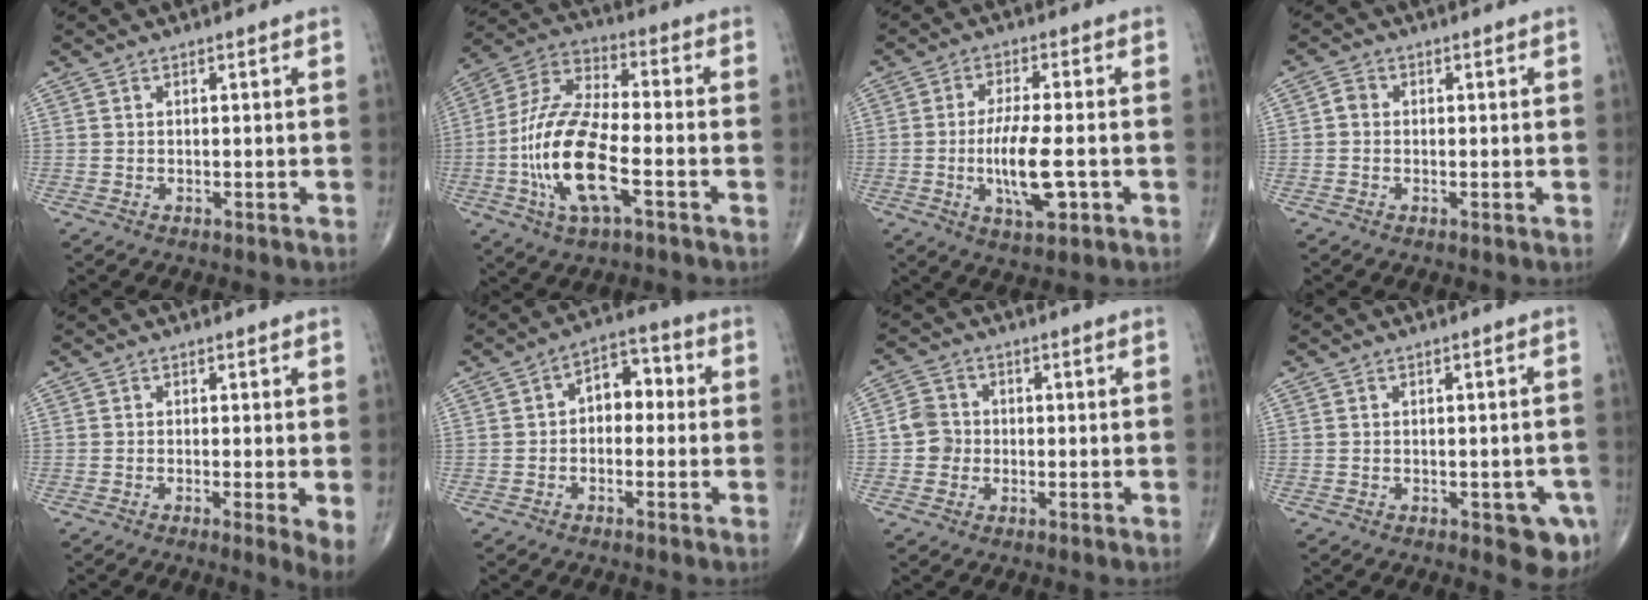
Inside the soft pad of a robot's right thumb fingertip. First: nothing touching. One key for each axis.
{"total": 17.5, "fx": -4.9, "fy": 6.7, "fz": 15.4, "tx": -0.318, "ty": 0.026, "tz": -0.092}
{"total": 10.1, "fx": -2.1, "fy": 3.0, "fz": 9.4, "tx": -0.185, "ty": 0.000, "tz": -0.037}
{"total": 1.7, "fx": -0.1, "fy": 1.5, "fz": 0.9, "tx": -0.009, "ty": 0.004, "tz": -0.007}
{"total": 3.8, "fx": -0.6, "fy": 0.4, "fz": 3.7, "tx": -0.065, "ty": -0.015, "tz": -0.015}
{"total": 6.7, "fx": -0.1, "fy": 4.6, "fz": 4.9, "tx": -0.040, "ty": 0.028, "tz": -0.018}
{"total": 4.2, "fx": -0.6, "fy": 3.9, "fz": 1.3, "tx": -0.005, "ty": 0.009, "tz": -0.019}
{"total": 5.8, "fx": -2.3, "fy": 2.5, "fz": 4.6, "tx": -0.034, "ty": 0.003, "tz": -0.023}